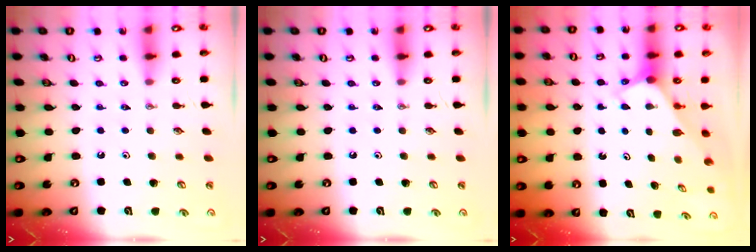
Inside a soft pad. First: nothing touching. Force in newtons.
{"total": 0.0}
{"total": 2.1, "press": 2.1, "slide": 0.1}